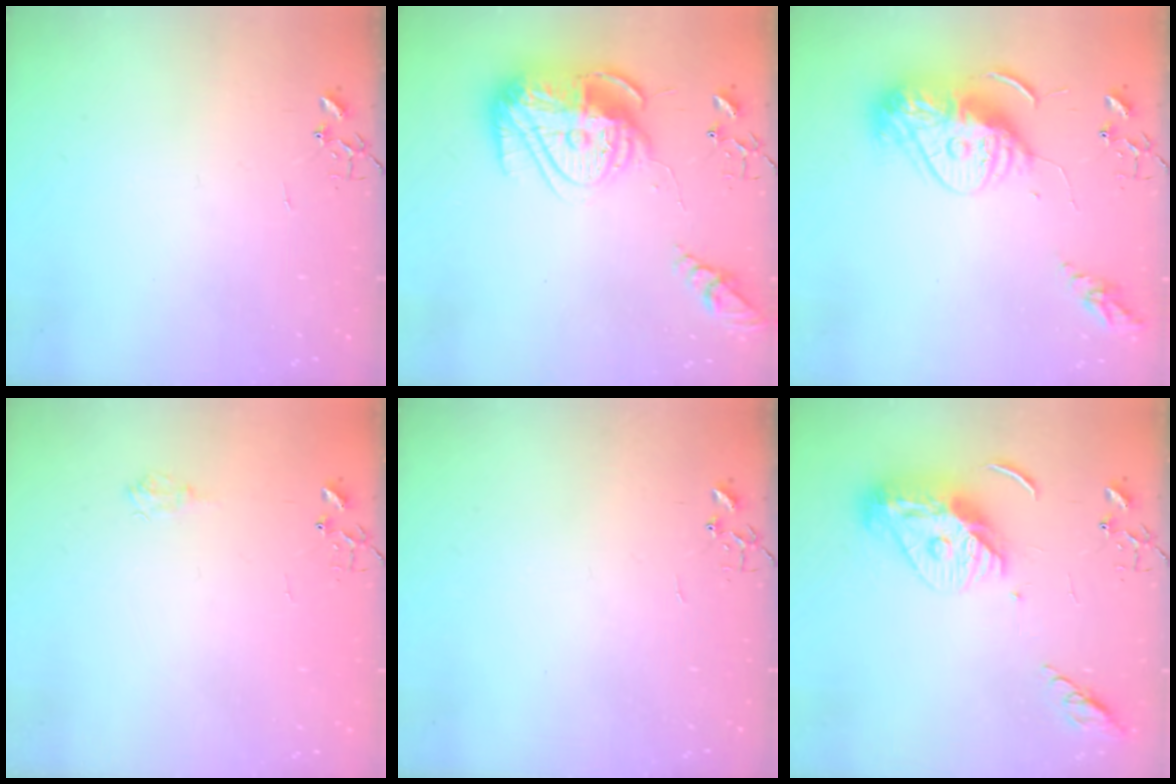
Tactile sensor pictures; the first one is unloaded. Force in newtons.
{"total": 18.9, "press": 18.9, "slide": 1.6}
{"total": 14.7, "press": 14.6, "slide": 1.3}
{"total": 6.1, "press": 6.1, "slide": 0.8}
{"total": 0.0}
{"total": 12.7, "press": 12.7, "slide": 0.9}